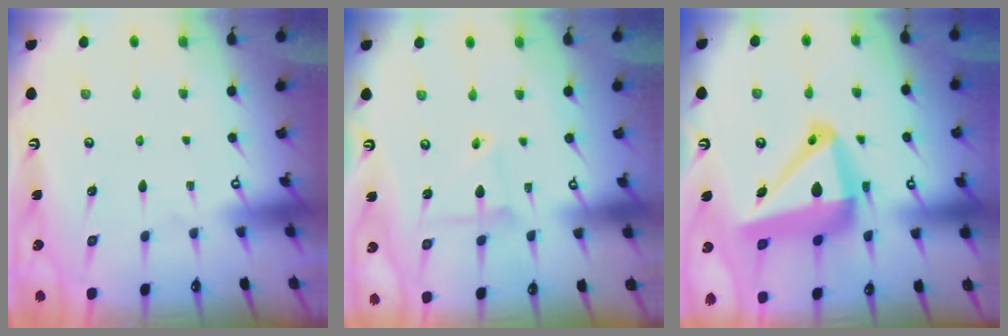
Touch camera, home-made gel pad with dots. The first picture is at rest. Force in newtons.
{"total": 3.4, "press": 3.4, "slide": 0.4}
{"total": 18.6, "press": 18.4, "slide": 2.9}